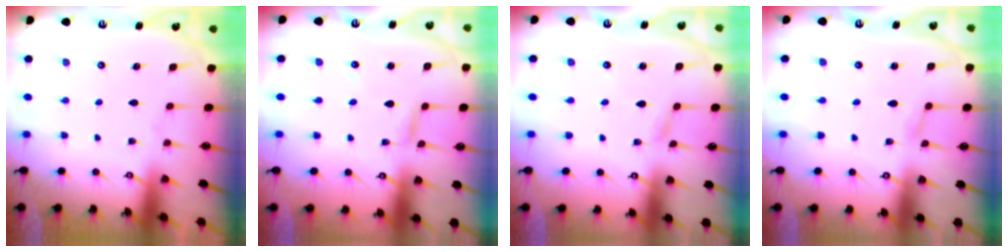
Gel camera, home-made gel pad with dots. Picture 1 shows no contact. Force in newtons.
{"total": 2.8, "press": 2.8, "slide": 0.2}
{"total": 1.5, "press": 1.5, "slide": 0.1}
{"total": 1.6, "press": 1.6, "slide": 0.1}